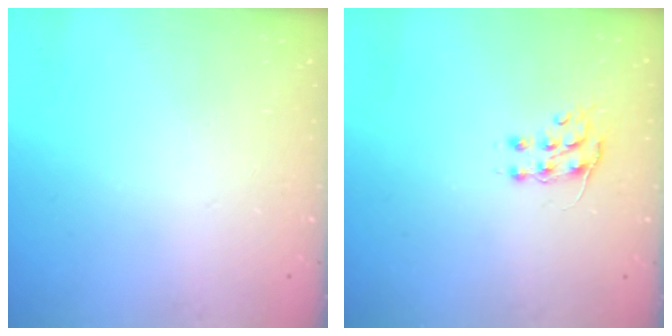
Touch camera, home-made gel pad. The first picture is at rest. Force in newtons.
{"total": 6.4, "press": 6.4, "slide": 0.5}